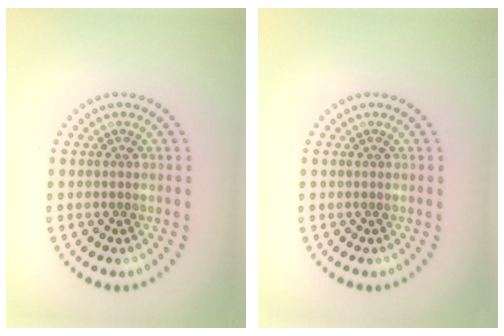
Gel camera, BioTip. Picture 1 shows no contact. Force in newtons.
{"total": 0.0}